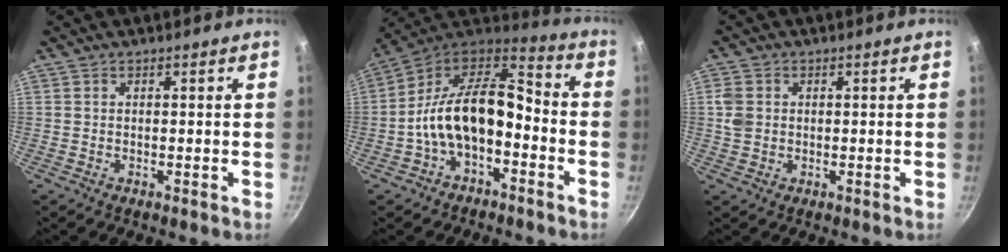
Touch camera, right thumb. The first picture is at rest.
{"total": 17.3, "force": [-3.8, 9.8, 13.7], "torque": [-0.219, 0.072, -0.071]}
{"total": 3.7, "force": [0.4, 3.0, 2.1], "torque": [-0.044, 0.003, 0.008]}